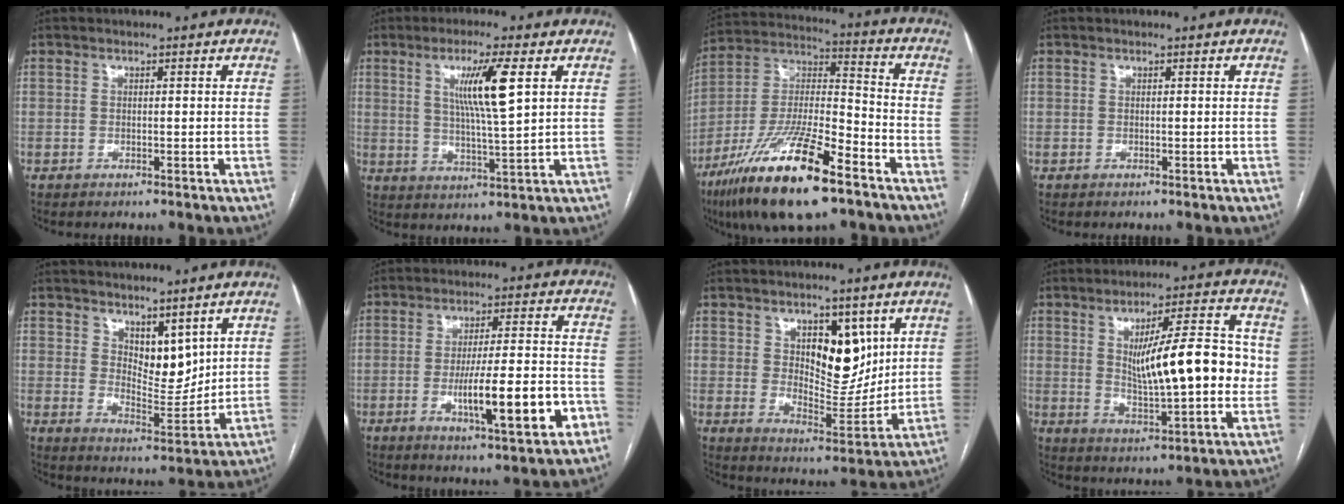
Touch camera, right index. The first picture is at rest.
{"total": 8.7, "force": [3.0, -0.2, 8.1], "torque": [-0.147, -0.006, 0.053]}
{"total": 20.6, "force": [-12.6, 3.8, 15.8], "torque": [-0.320, -0.026, -0.226]}
{"total": 0.0}
{"total": 6.6, "force": [4.2, 3.1, 4.0], "torque": [-0.065, -0.011, 0.084]}
{"total": 12.6, "force": [-4.3, 1.5, 11.8], "torque": [-0.188, -0.001, -0.060]}
{"total": 10.1, "force": [4.1, 4.9, 7.8], "torque": [-0.115, -0.003, 0.075]}
{"total": 15.0, "force": [1.6, 2.8, 14.7], "torque": [-0.227, 0.011, 0.027]}